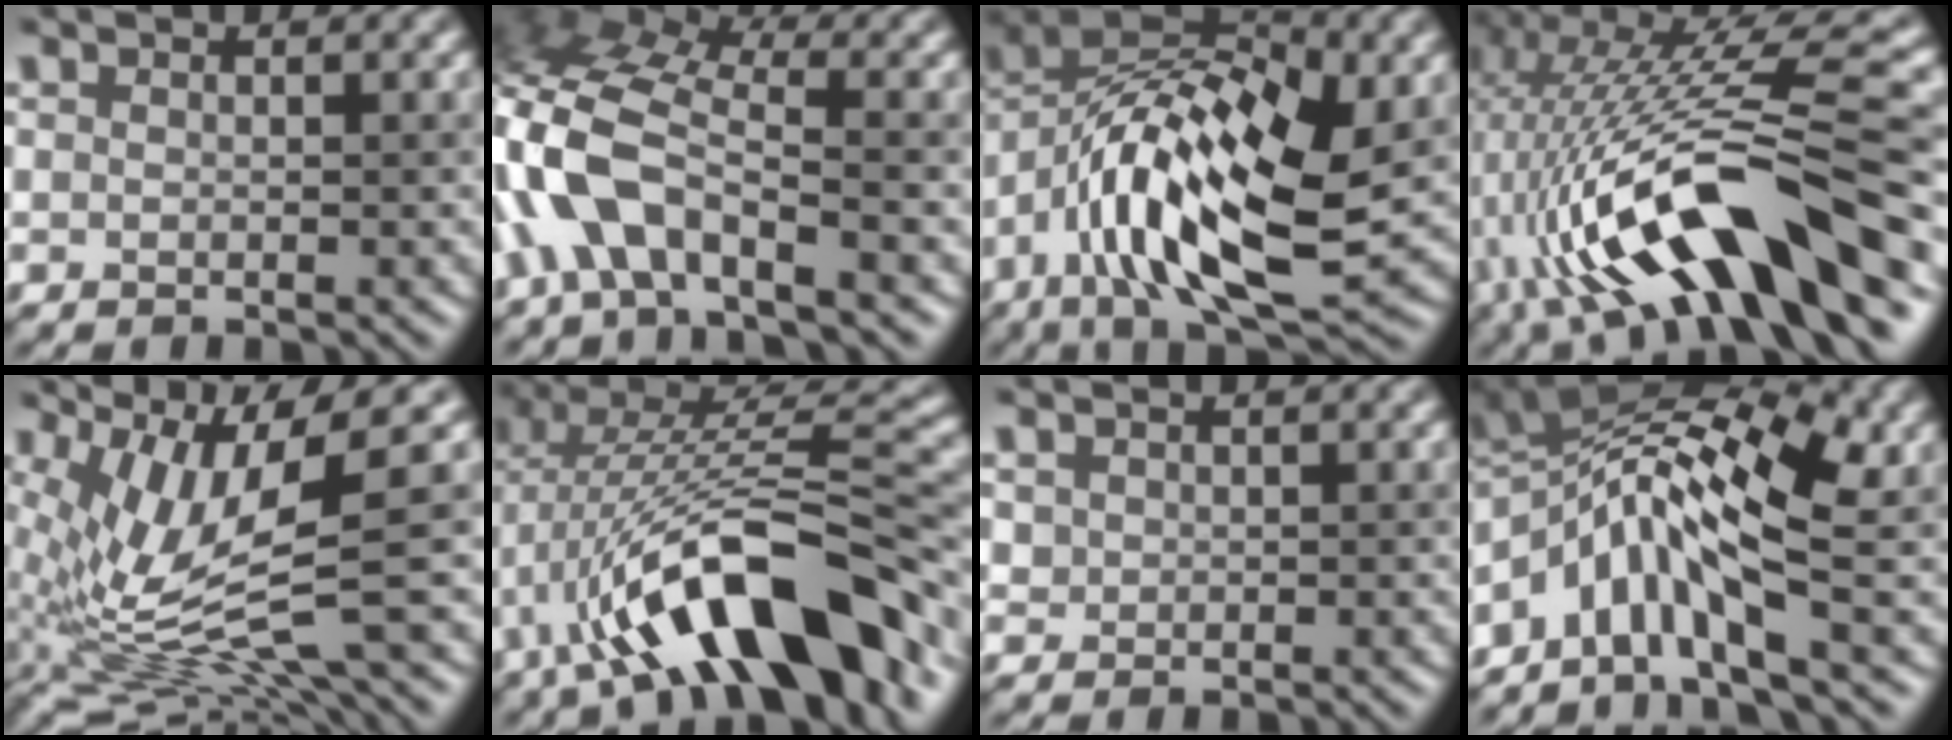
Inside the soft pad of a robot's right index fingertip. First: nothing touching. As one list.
[{"total": 8.7, "force": [-2.6, 4.4, 7.1], "torque": [-0.151, 0.023, -0.064]}, {"total": 14.5, "force": [-0.9, 6.6, 12.8], "torque": [-0.218, 0.019, -0.026]}, {"total": 14.0, "force": [-3.5, 4.2, 12.9], "torque": [-0.205, 0.018, -0.052]}, {"total": 11.5, "force": [-0.8, 3.2, 11.0], "torque": [-0.218, -0.008, -0.002]}, {"total": 12.3, "force": [-4.0, 4.9, 10.6], "torque": [-0.165, 0.017, -0.071]}, {"total": 0.8, "force": [0.3, 0.7, -0.2], "torque": [0.009, 0.004, 0.006]}, {"total": 10.6, "force": [-0.7, 4.4, 9.6], "torque": [-0.167, 0.022, -0.026]}]